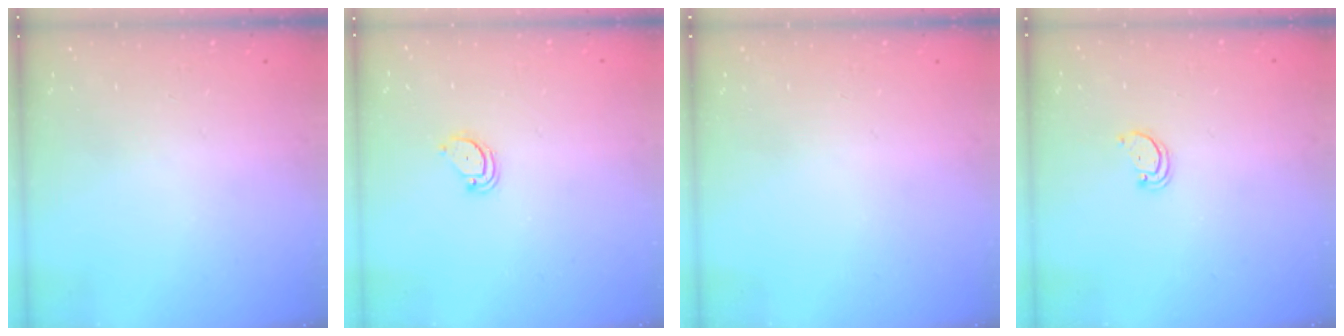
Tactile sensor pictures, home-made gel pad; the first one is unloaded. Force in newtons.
{"total": 2.6, "press": 2.6, "slide": 0.2}
{"total": 0.0}
{"total": 1.5, "press": 1.5, "slide": 0.1}